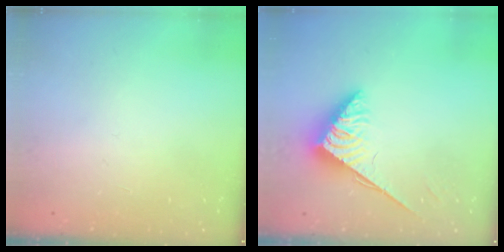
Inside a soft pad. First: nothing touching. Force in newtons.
{"total": 3.8, "press": 3.7, "slide": 0.6}